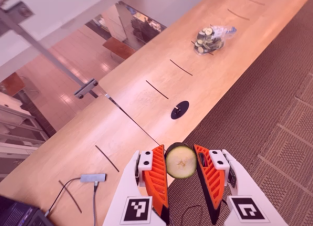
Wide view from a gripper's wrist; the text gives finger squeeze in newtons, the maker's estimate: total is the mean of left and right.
{"total": 8.5, "left": 8.3, "right": 8.7}